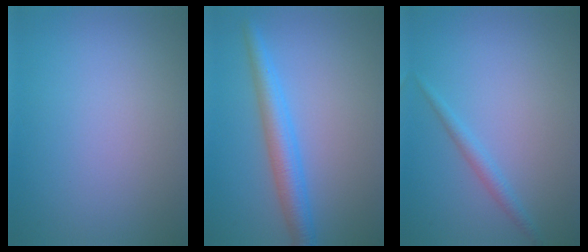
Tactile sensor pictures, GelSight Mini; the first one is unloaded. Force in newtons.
{"total": 3.9, "press": 3.9, "slide": 0.1}
{"total": 1.5, "press": 1.5, "slide": 0.1}